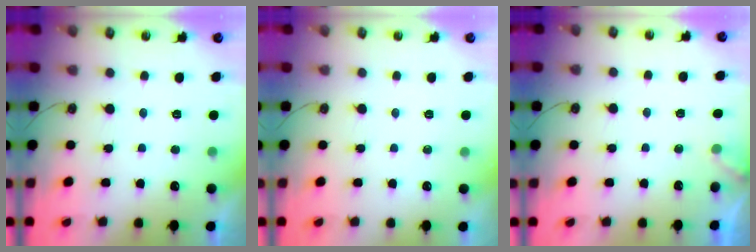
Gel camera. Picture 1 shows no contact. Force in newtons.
{"total": 0.0}
{"total": 3.4, "press": 3.4, "slide": 0.1}